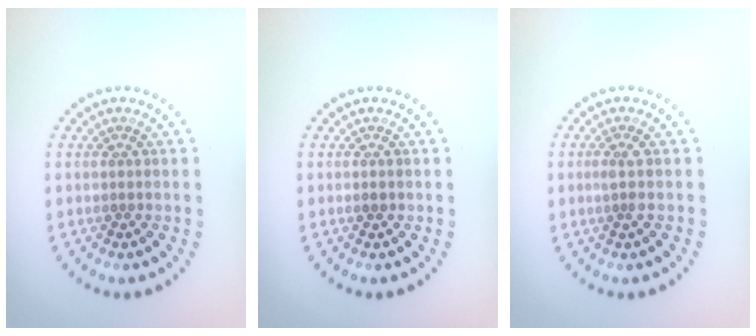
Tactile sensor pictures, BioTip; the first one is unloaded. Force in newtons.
{"total": 0.8, "press": 0.8, "slide": 0.2}
{"total": 1.0, "press": 0.7, "slide": 0.7}